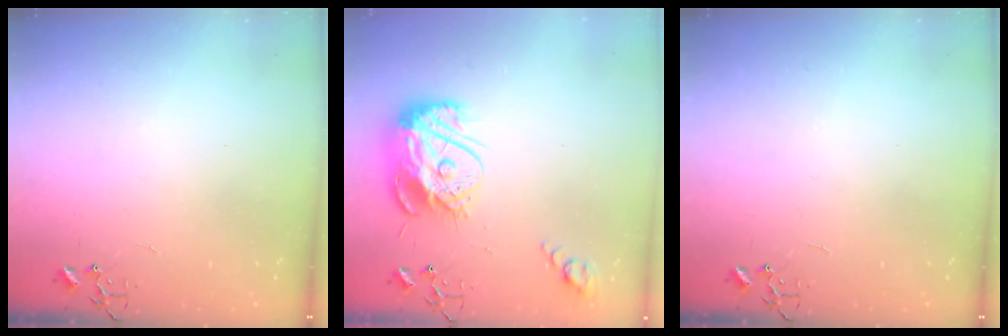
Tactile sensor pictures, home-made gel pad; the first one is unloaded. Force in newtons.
{"total": 17.6, "press": 17.6, "slide": 1.5}
{"total": 0.0}